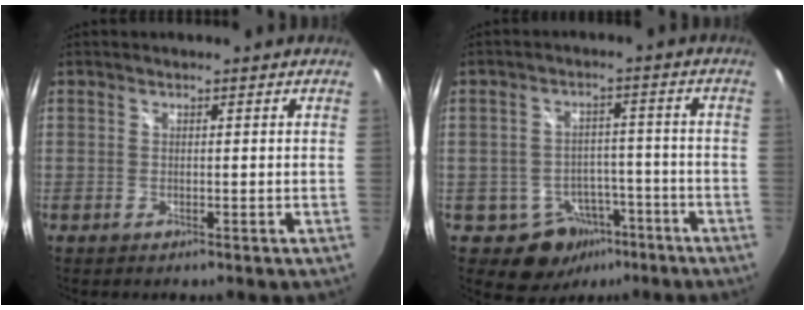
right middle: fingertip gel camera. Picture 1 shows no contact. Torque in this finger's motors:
{"motor_torque": [0.30, -0.46, 0.02, 0.01]}